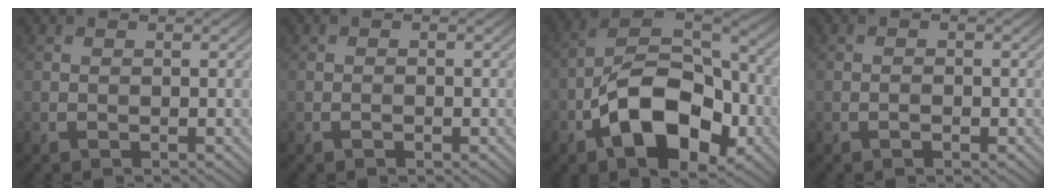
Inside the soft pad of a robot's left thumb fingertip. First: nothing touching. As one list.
[{"total": 0.6, "force": [-0.4, 0.2, 0.4], "torque": [-0.005, 0.001, -0.006]}, {"total": 14.2, "force": [-5.8, 7.5, 10.5], "torque": [-0.189, -0.006, -0.120]}, {"total": 0.9, "force": [-0.5, 0.3, 0.6], "torque": [-0.009, 0.001, -0.009]}]